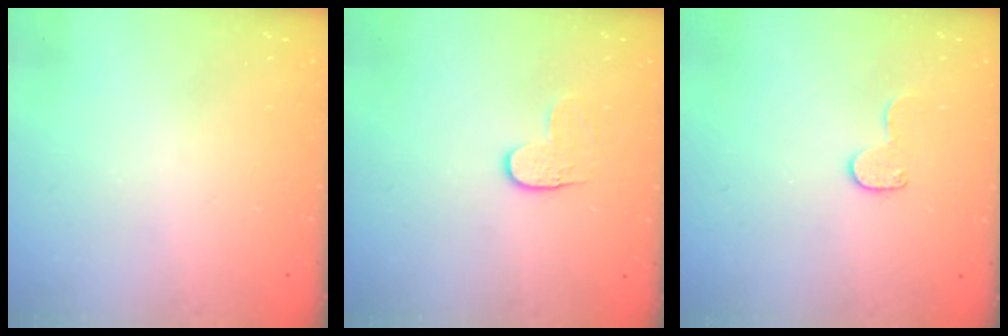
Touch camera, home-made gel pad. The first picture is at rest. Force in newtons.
{"total": 3.3, "press": 3.3, "slide": 0.4}
{"total": 8.4, "press": 8.4, "slide": 0.5}